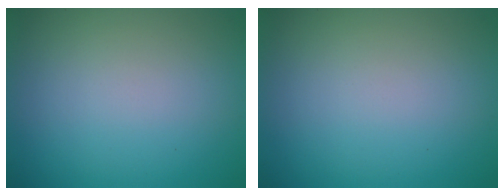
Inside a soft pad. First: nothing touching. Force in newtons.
{"total": 0.0}